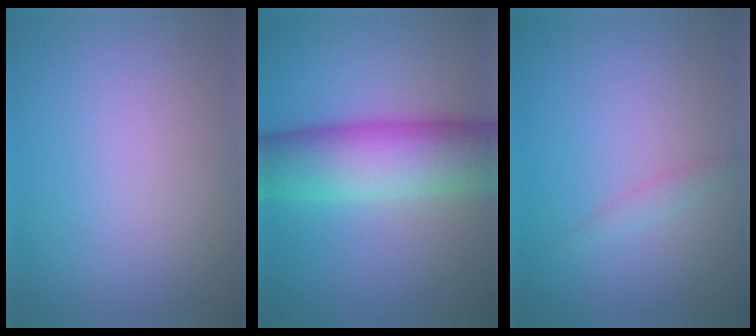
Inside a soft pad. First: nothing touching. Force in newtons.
{"total": 10.1, "press": 10.1, "slide": 0.2}
{"total": 1.0, "press": 1.0, "slide": 0.0}